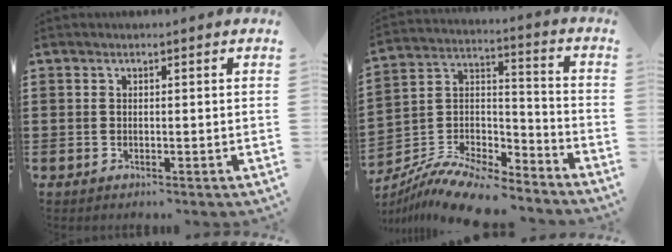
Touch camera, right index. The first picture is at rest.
{"total": 10.4, "force": [-9.6, 1.9, 3.5], "torque": [-0.077, 0.016, -0.195]}